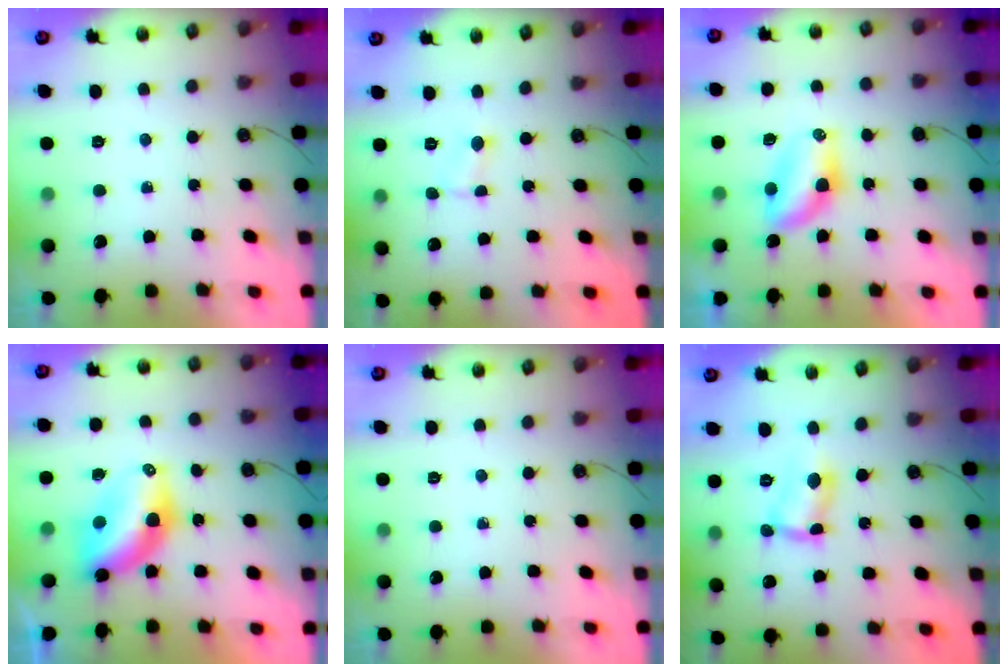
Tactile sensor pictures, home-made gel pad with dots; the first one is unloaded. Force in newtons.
{"total": 0.9, "press": 0.9, "slide": 0.3}
{"total": 6.5, "press": 6.5, "slide": 0.4}
{"total": 8.0, "press": 8.0, "slide": 0.7}
{"total": 0.0}
{"total": 4.9, "press": 4.9, "slide": 0.4}